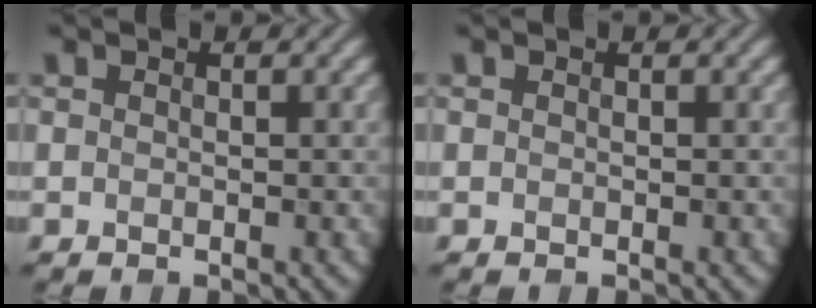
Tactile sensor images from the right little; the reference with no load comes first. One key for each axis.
{"total": 0.0}